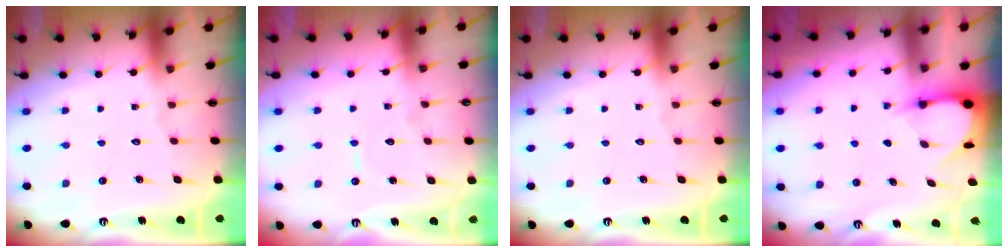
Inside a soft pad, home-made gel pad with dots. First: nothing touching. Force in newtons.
{"total": 4.3, "press": 4.3, "slide": 0.2}
{"total": 0.0}
{"total": 3.3, "press": 3.3, "slide": 0.4}